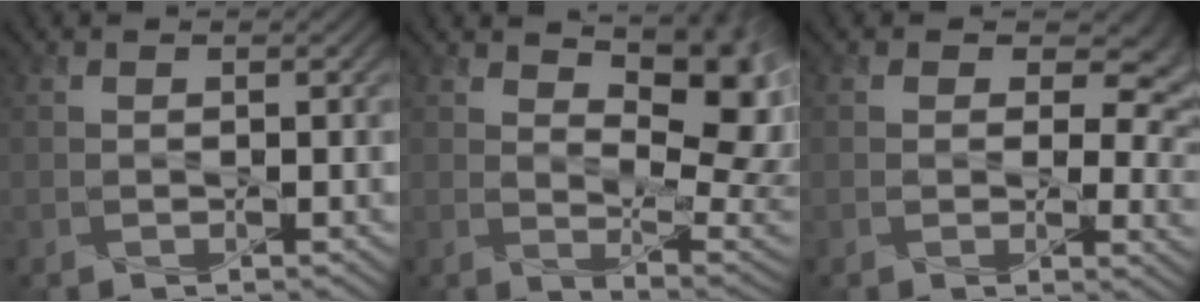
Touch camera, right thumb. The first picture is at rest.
{"total": 12.1, "force": [5.0, 5.8, 9.4], "torque": [-0.126, 0.003, 0.078]}
{"total": 6.3, "force": [1.7, 4.2, 4.3], "torque": [-0.056, -0.011, 0.014]}